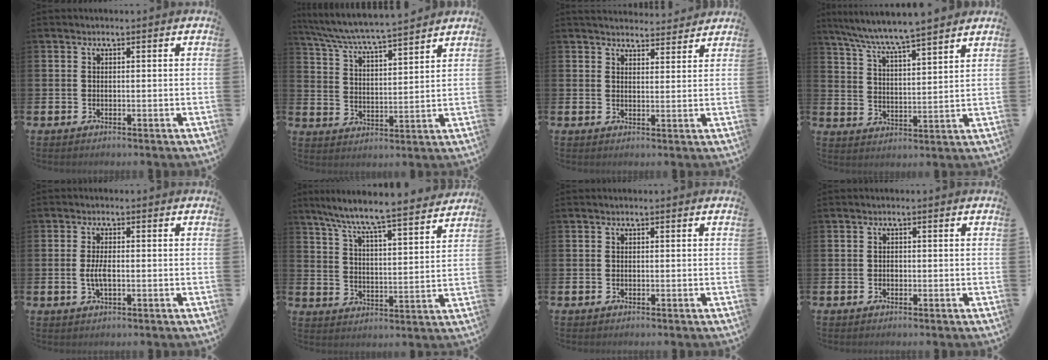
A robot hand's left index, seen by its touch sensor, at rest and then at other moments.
{"total": 6.4, "force": [6.2, -0.1, 1.5], "torque": [-0.057, -0.045, 0.108]}
{"total": 3.9, "force": [3.9, 0.8, 0.1], "torque": [0.001, -0.022, 0.069]}
{"total": 7.2, "force": [6.9, -0.2, 1.9], "torque": [-0.068, -0.044, 0.120]}
{"total": 3.0, "force": [-0.3, 1.1, 2.7], "torque": [-0.054, -0.003, -0.008]}
{"total": 7.9, "force": [7.5, -0.2, 2.5], "torque": [-0.074, -0.062, 0.127]}
{"total": 0.0}
{"total": 0.6, "force": [-0.2, 0.5, 0.3], "torque": [-0.003, 0.002, -0.006]}